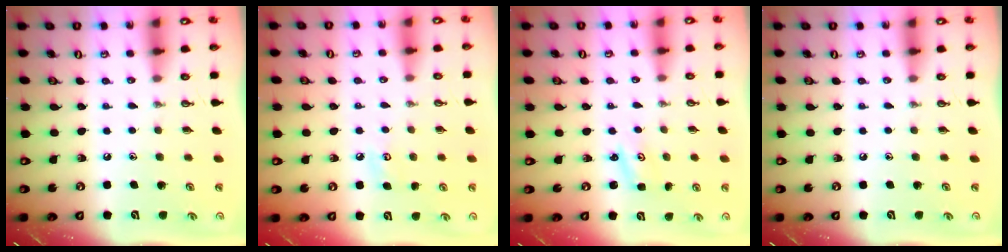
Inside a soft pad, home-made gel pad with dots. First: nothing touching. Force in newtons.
{"total": 5.9, "press": 5.8, "slide": 0.7}
{"total": 1.8, "press": 1.8, "slide": 0.3}
{"total": 0.0}